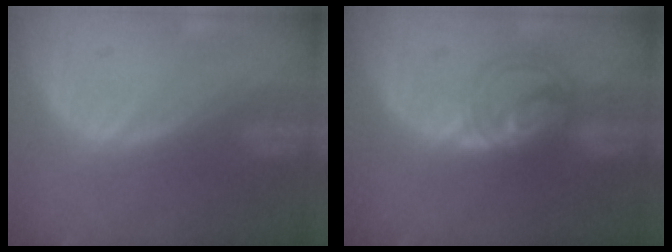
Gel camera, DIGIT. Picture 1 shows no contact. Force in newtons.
{"total": 5.5, "press": 5.5, "slide": 0.6}